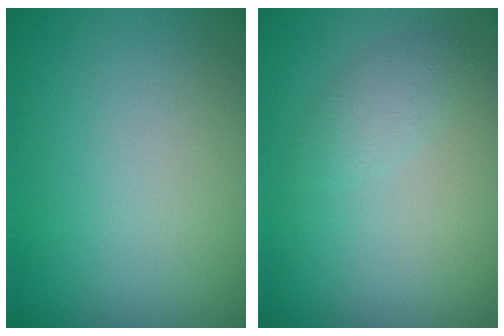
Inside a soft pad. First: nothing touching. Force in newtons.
{"total": 1.4, "press": 1.4, "slide": 0.1}